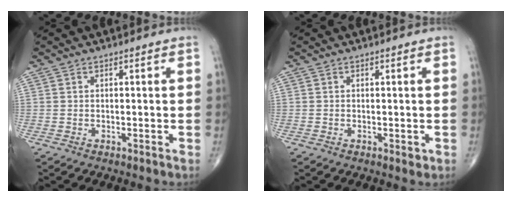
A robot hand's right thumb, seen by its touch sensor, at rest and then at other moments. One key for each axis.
{"total": 0.9, "fx": -0.2, "fy": 0.5, "fz": 0.7, "tx": -0.007, "ty": -0.002, "tz": -0.004}